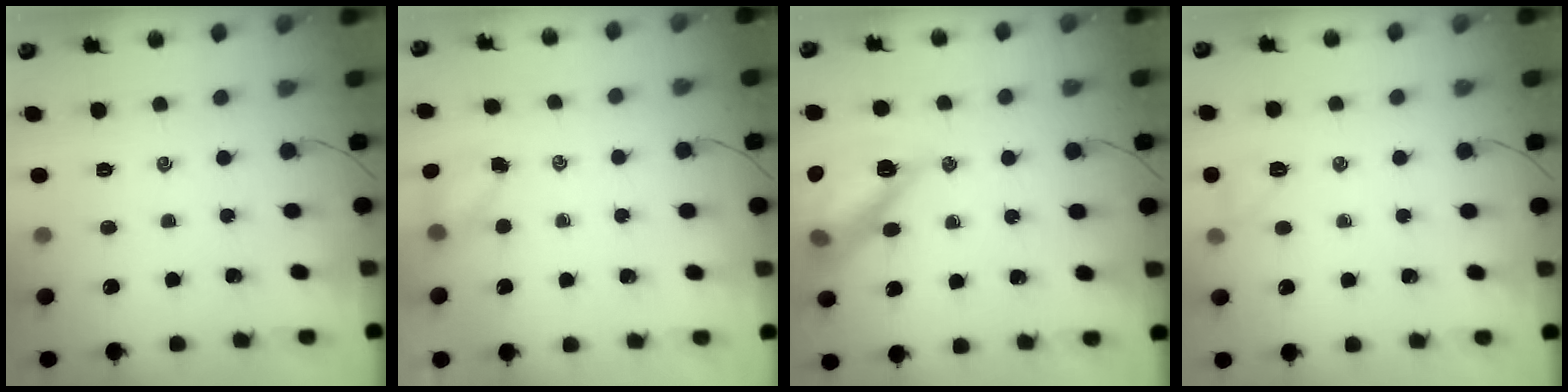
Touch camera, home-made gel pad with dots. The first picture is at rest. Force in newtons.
{"total": 4.0, "press": 3.9, "slide": 0.6}
{"total": 17.4, "press": 17.1, "slide": 3.0}
{"total": 5.3, "press": 5.1, "slide": 1.3}